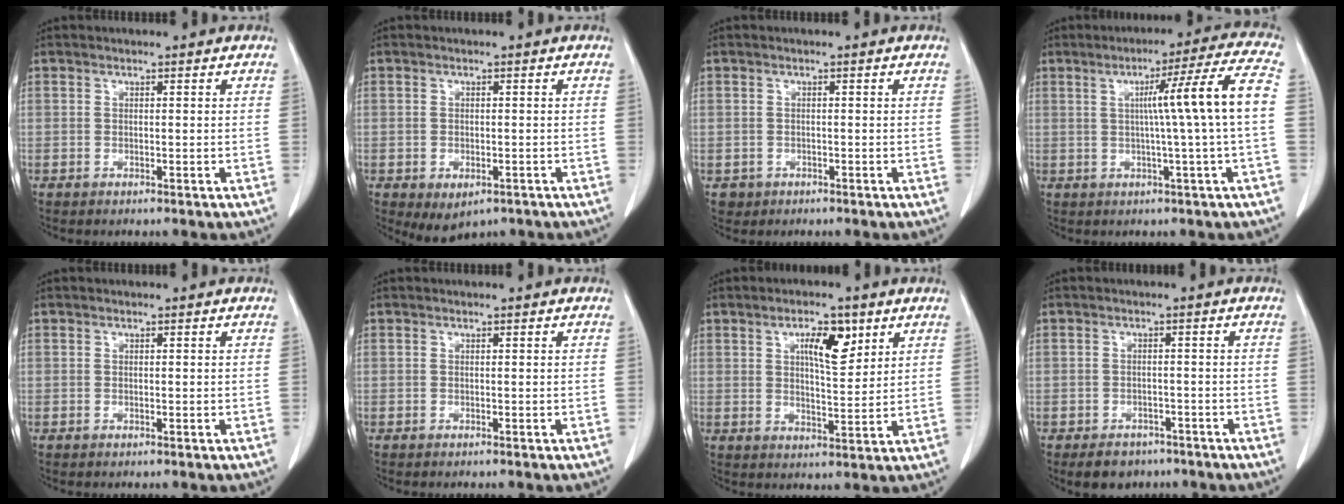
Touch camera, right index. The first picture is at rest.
{"total": 4.1, "force": [-2.2, 2.5, 2.5], "torque": [-0.035, -0.005, -0.017]}
{"total": 1.8, "force": [-0.6, 1.7, -0.1], "torque": [-0.002, 0.007, -0.006]}
{"total": 11.2, "force": [0.5, -2.3, 11.0], "torque": [-0.155, 0.012, 0.010]}
{"total": 0.0}
{"total": 0.0}
{"total": 6.7, "force": [3.2, 2.2, 5.5], "torque": [-0.093, 0.003, 0.053]}
{"total": 4.9, "force": [-3.6, 3.0, 1.2], "torque": [-0.017, 0.005, -0.048]}